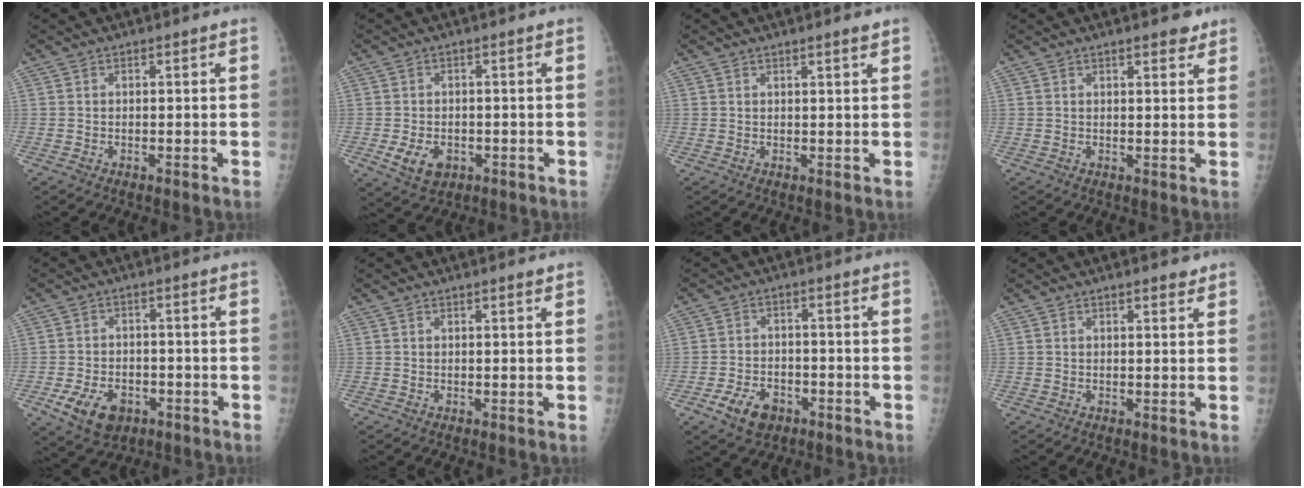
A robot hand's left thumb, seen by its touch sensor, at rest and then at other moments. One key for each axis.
{"total": 5.5, "fx": -1.8, "fy": 3.9, "fz": 3.5, "tx": -0.054, "ty": 0.004, "tz": -0.020}
{"total": 1.8, "fx": 1.3, "fy": -0.1, "fz": 1.2, "tx": -0.016, "ty": -0.007, "tz": 0.020}
{"total": 3.4, "fx": 2.4, "fy": 1.0, "fz": 2.1, "tx": -0.016, "ty": -0.011, "tz": 0.029}
{"total": 8.5, "fx": -3.8, "fy": 5.7, "fz": 5.0, "tx": -0.081, "ty": 0.018, "tz": -0.053}
{"total": 1.0, "fx": 0.8, "fy": 0.0, "fz": 0.7, "tx": -0.007, "ty": -0.003, "tz": 0.011}
{"total": 6.5, "fx": -3.5, "fy": 4.2, "fz": 3.4, "tx": -0.051, "ty": 0.021, "tz": -0.056}
{"total": 2.3, "fx": 1.8, "fy": 0.6, "fz": 1.3, "tx": -0.013, "ty": -0.007, "tz": 0.022}